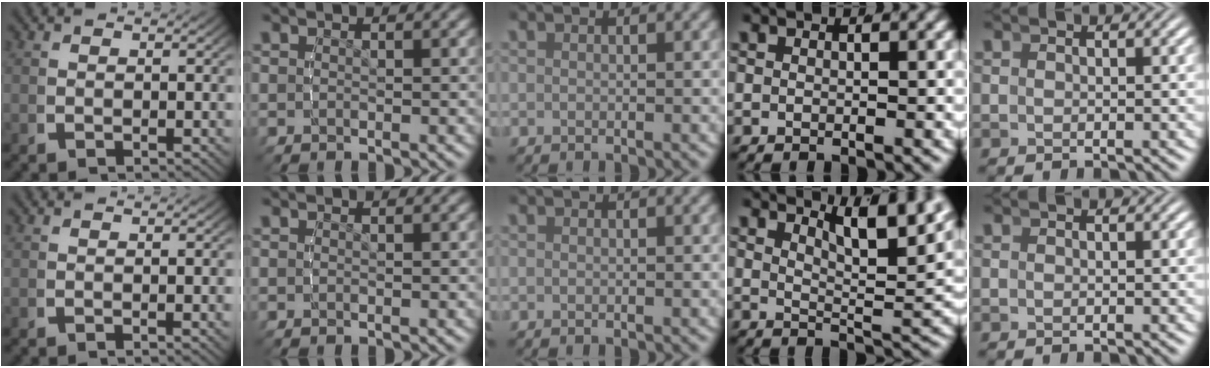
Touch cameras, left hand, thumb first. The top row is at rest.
{"thumb": {"total": 0.6, "force": [-0.1, 0.0, 0.6], "torque": [-0.008, -0.002, -0.001]}, "ring": {"total": 6.8, "force": [4.4, 1.4, 5.0], "torque": [-0.064, -0.008, 0.069]}}